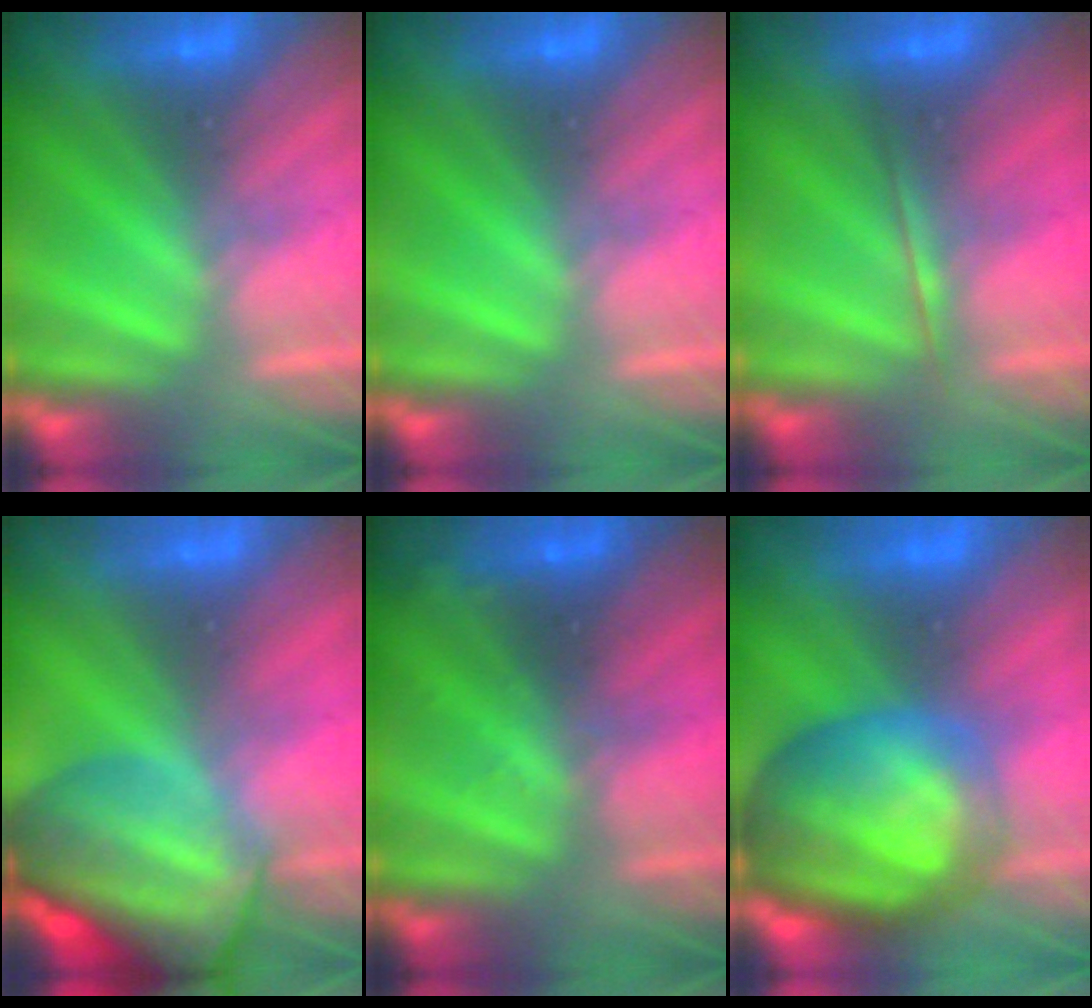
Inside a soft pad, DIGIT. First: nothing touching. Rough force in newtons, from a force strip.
{"total": 0.0}
{"total": 1.7}
{"total": 7.0}
{"total": 2.7}
{"total": 5.7}